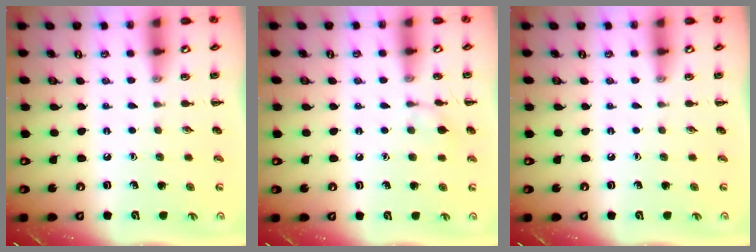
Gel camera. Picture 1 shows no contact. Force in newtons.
{"total": 5.8, "press": 5.5, "slide": 2.0}
{"total": 0.0}